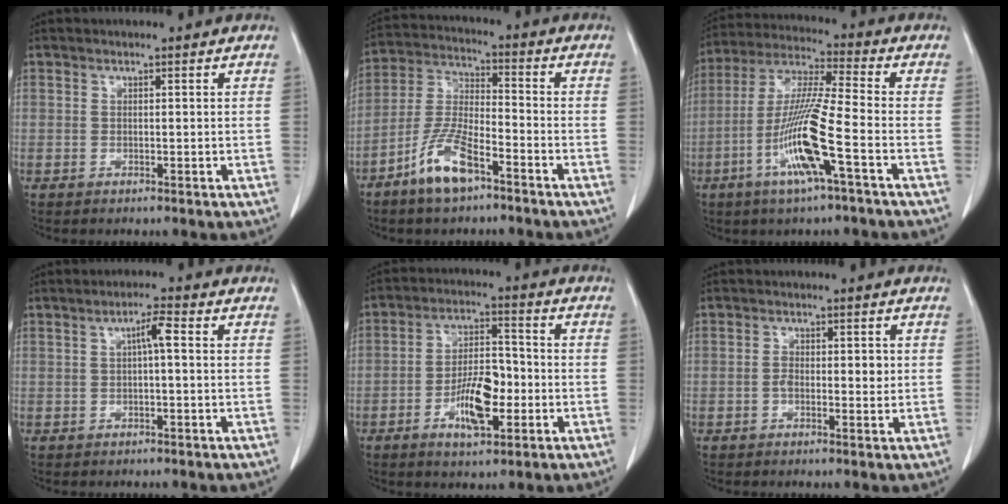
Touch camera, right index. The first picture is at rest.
{"total": 9.7, "force": [-6.1, 2.6, 7.1], "torque": [-0.161, -0.006, -0.120]}
{"total": 13.2, "force": [-4.7, -0.1, 12.3], "torque": [-0.252, -0.006, -0.097]}
{"total": 3.0, "force": [0.4, 0.4, 2.9], "torque": [-0.052, 0.009, 0.007]}
{"total": 9.4, "force": [-3.1, 3.5, 8.2], "torque": [-0.152, 0.008, -0.052]}
{"total": 3.3, "force": [-0.2, 1.6, 2.8], "torque": [-0.043, 0.007, -0.003]}